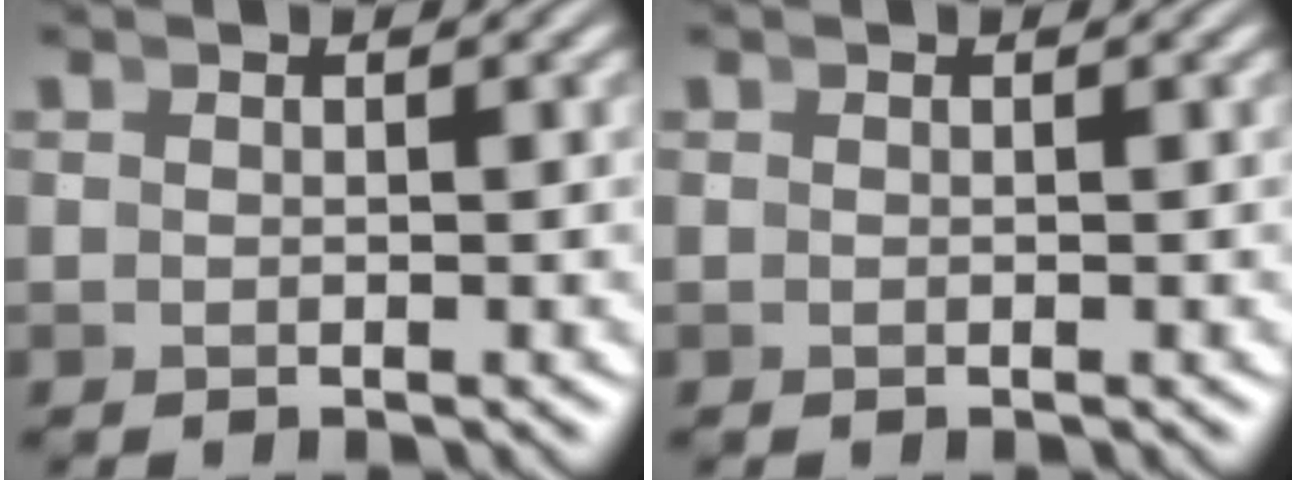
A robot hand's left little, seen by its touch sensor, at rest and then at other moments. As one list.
[{"total": 0.0}]